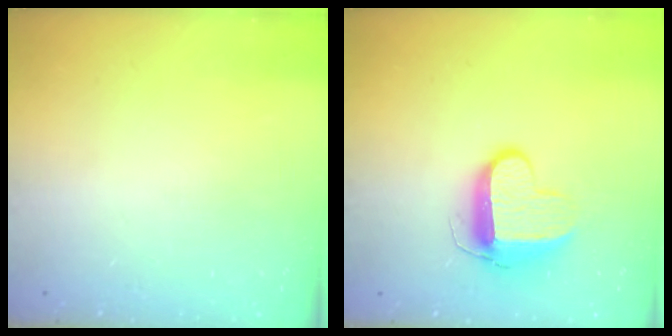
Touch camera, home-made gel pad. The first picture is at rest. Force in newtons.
{"total": 10.7, "press": 10.6, "slide": 1.1}